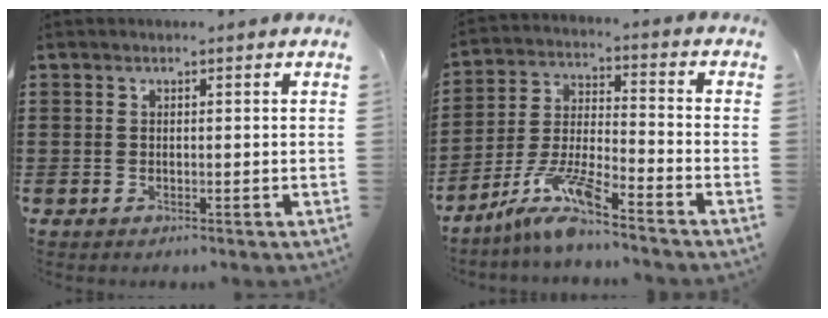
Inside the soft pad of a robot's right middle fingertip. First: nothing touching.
{"total": 8.9, "force": [-7.4, 0.4, 4.9], "torque": [-0.114, -0.008, -0.148]}